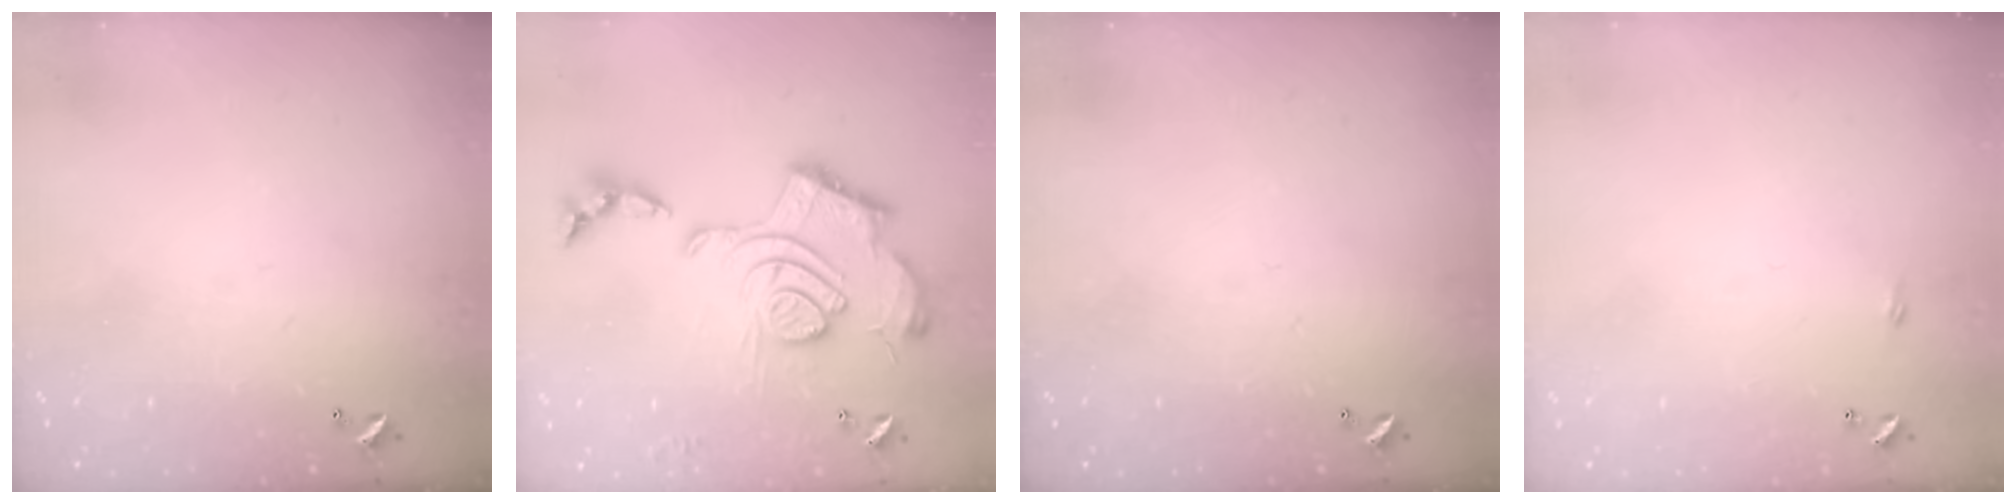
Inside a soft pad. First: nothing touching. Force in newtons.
{"total": 2.4, "press": 1.9, "slide": 1.5}
{"total": 0.0}
{"total": 2.2, "press": 2.1, "slide": 0.4}